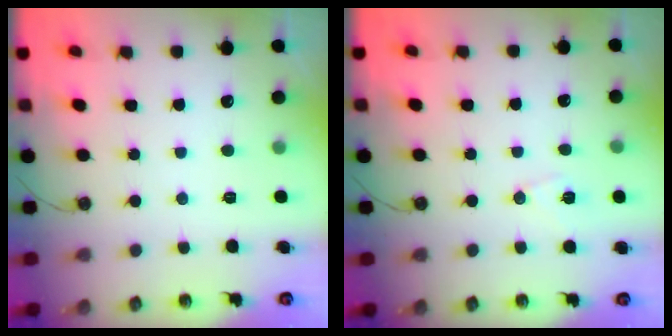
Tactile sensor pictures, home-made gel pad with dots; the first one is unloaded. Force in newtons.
{"total": 6.4, "press": 6.3, "slide": 1.2}